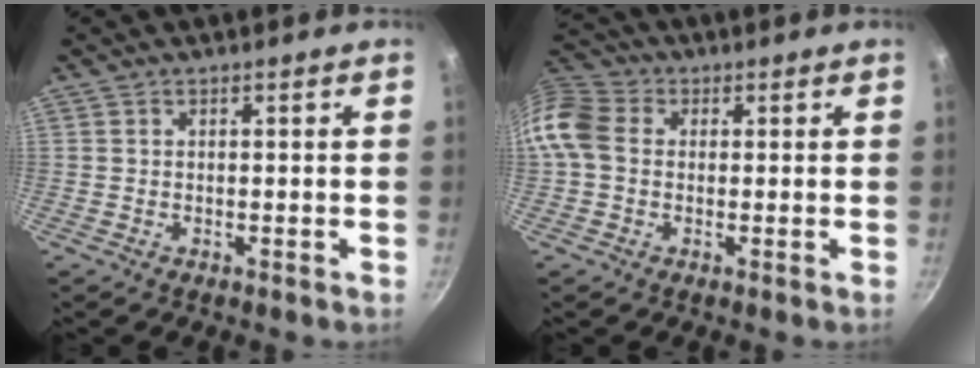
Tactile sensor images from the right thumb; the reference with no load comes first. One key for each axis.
{"total": 11.9, "fx": 0.5, "fy": 9.5, "fz": 7.1, "tx": -0.143, "ty": 0.027, "tz": -0.010}